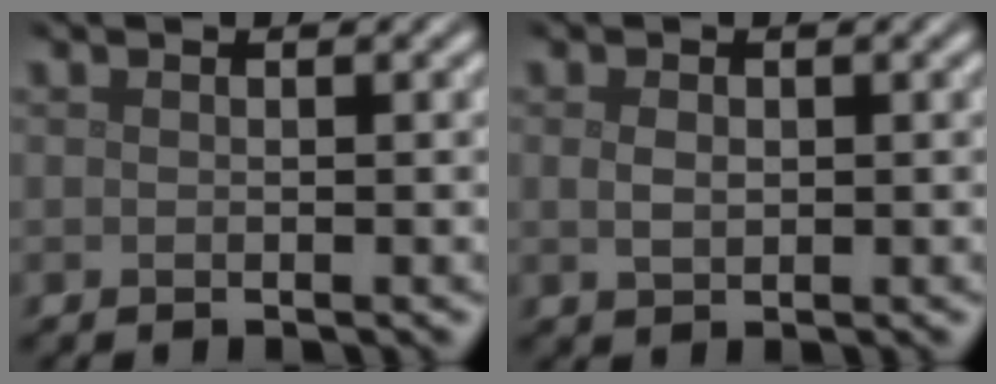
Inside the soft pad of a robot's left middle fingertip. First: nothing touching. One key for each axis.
{"total": 1.4, "fx": 0.2, "fy": 1.0, "fz": 1.0, "tx": -0.024, "ty": -0.001, "tz": 0.005}